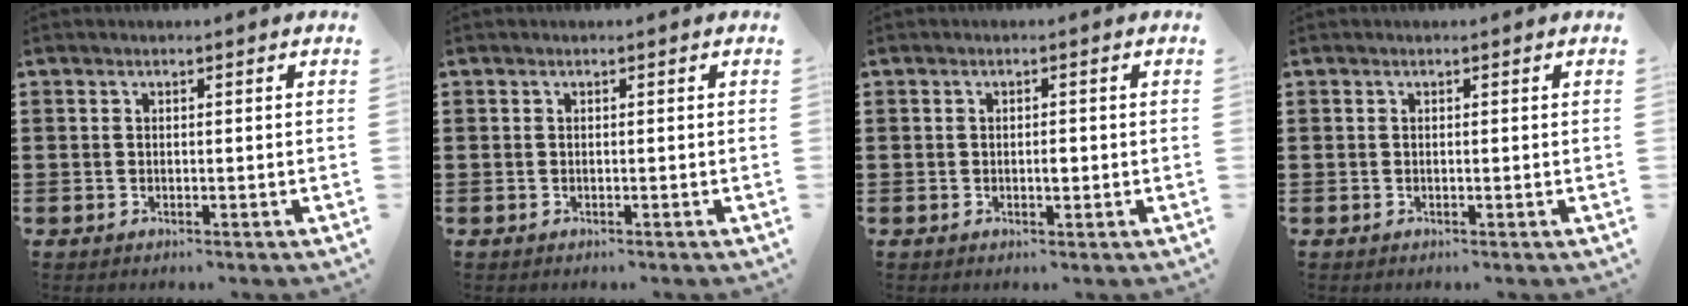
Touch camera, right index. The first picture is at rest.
{"total": 0.0}
{"total": 1.5, "force": [-0.2, 0.7, 1.4], "torque": [-0.025, 0.001, -0.004]}
{"total": 0.0}